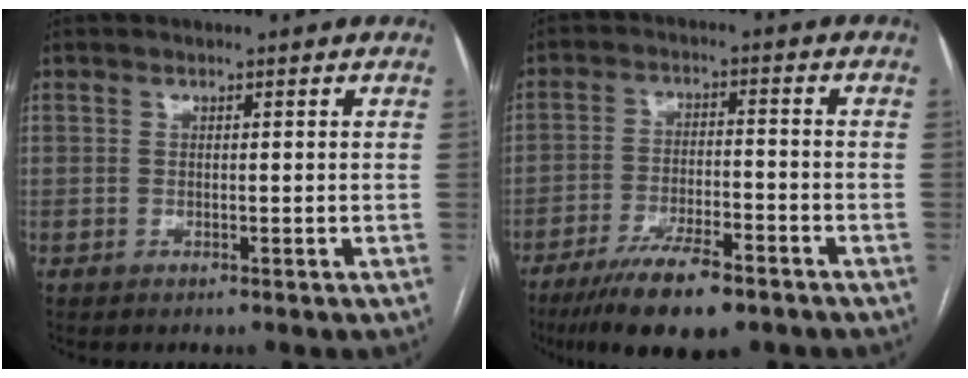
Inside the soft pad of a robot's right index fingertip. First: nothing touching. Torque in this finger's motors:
{"motor_torque": [0.23, -0.19, 0.15, 0.01]}